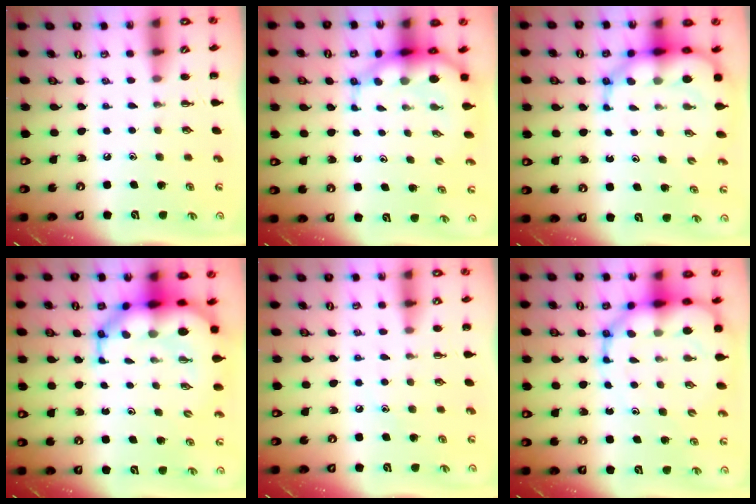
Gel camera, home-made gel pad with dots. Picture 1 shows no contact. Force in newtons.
{"total": 8.4, "press": 8.0, "slide": 2.6}
{"total": 10.7, "press": 10.3, "slide": 3.1}
{"total": 11.9, "press": 11.5, "slide": 3.3}
{"total": 6.7, "press": 6.5, "slide": 1.5}
{"total": 14.3, "press": 13.7, "slide": 3.8}